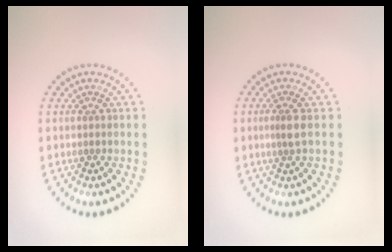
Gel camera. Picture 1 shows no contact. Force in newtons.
{"total": 1.2, "press": 0.8, "slide": 0.9}